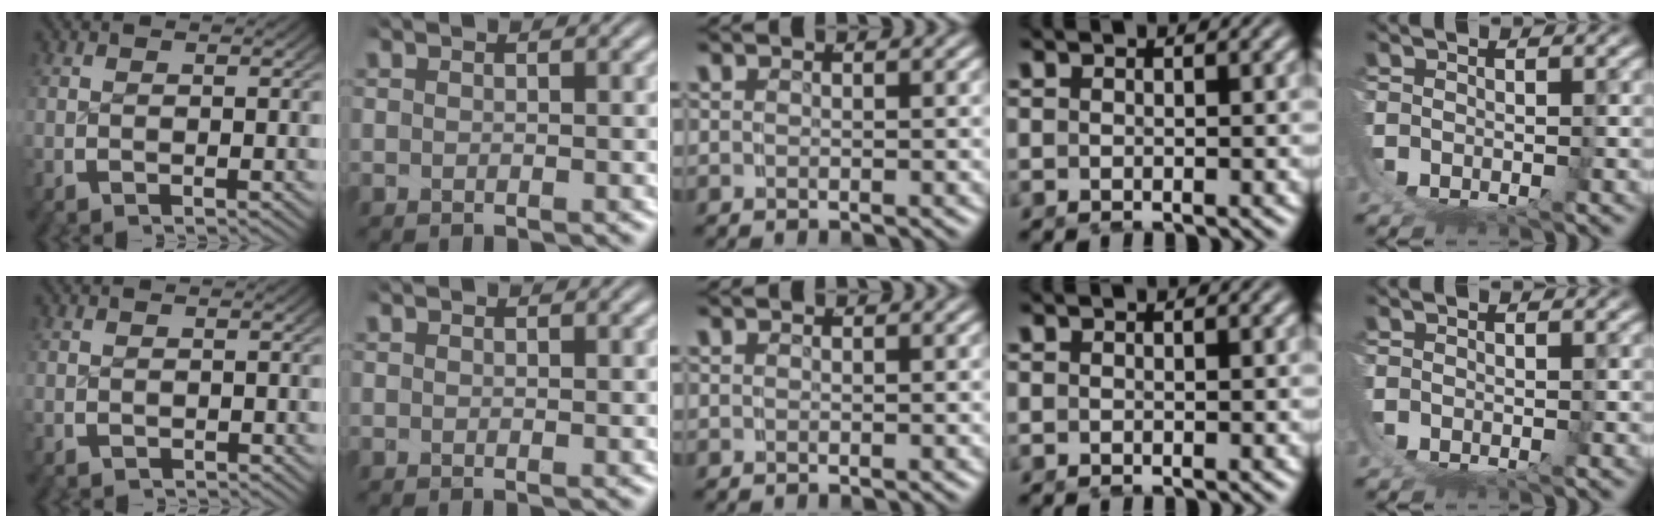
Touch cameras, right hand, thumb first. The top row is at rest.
{"thumb": {"total": 0.5, "force": [0.0, 0.0, -0.5], "torque": [0.010, 0.002, -0.001]}, "index": {"total": 0.8, "force": [0.8, -0.1, -0.1], "torque": [0.004, 0.008, 0.010]}}